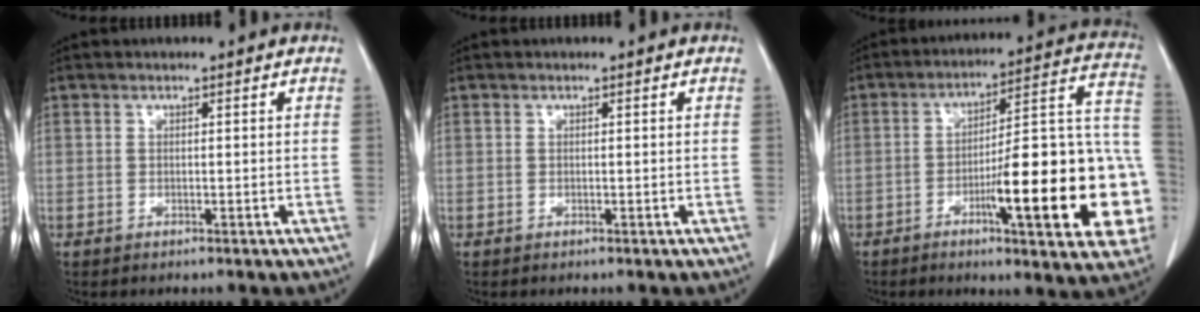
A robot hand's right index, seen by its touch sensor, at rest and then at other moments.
{"total": 0.0}
{"total": 22.6, "force": [-6.2, 3.6, 21.4], "torque": [-0.215, 0.025, -0.080]}